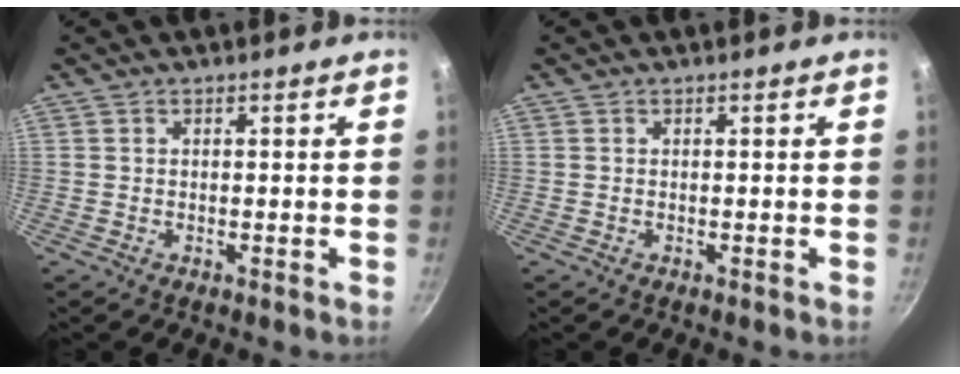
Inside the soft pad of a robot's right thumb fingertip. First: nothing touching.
{"total": 0.0}